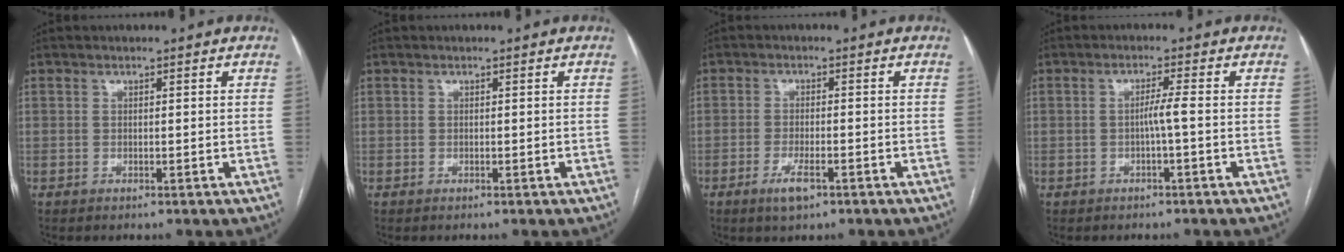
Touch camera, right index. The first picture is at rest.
{"total": 0.0}
{"total": 3.7, "force": [-2.1, 0.9, 2.9], "torque": [-0.058, -0.003, -0.036]}
{"total": 2.2, "force": [-0.6, -0.3, 2.1], "torque": [-0.033, 0.002, -0.009]}